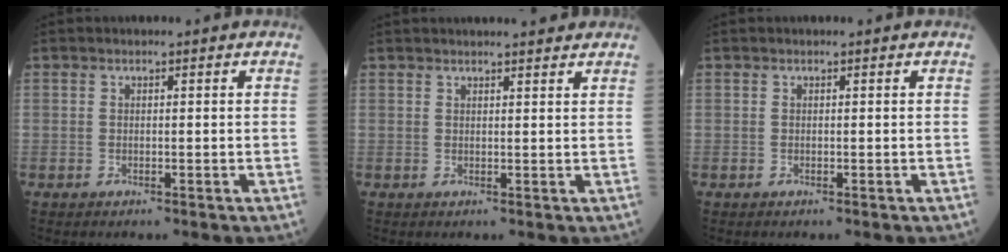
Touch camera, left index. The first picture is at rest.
{"total": 5.7, "force": [5.2, 0.7, 2.3], "torque": [-0.031, 0.017, 0.058]}
{"total": 0.0}